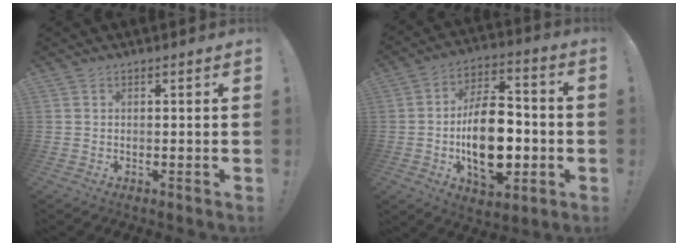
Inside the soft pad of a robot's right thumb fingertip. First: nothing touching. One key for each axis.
{"total": 20.5, "fx": -3.4, "fy": 12.2, "fz": 16.1, "tx": -0.263, "ty": 0.018, "tz": -0.051}